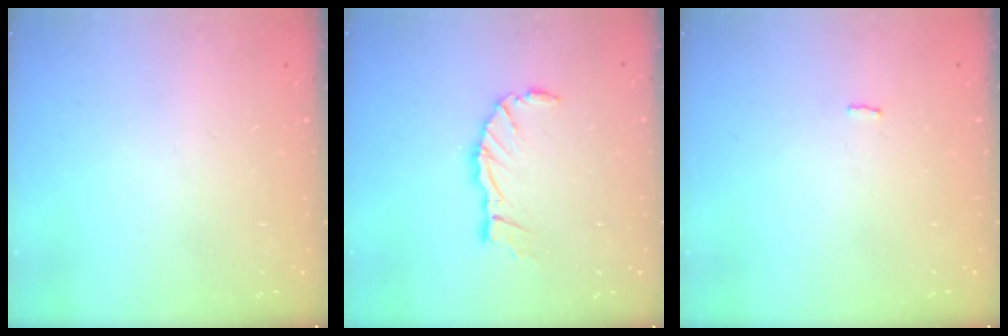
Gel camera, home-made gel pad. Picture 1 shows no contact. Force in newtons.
{"total": 8.0, "press": 8.0, "slide": 0.4}
{"total": 2.0, "press": 2.0, "slide": 0.3}